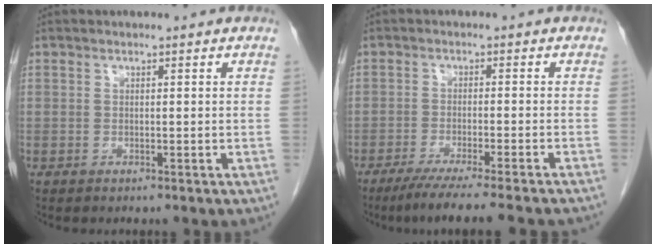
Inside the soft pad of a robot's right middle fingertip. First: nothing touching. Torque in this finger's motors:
{"motor_torque": [1.17, -0.97, 0.07, 0.06]}